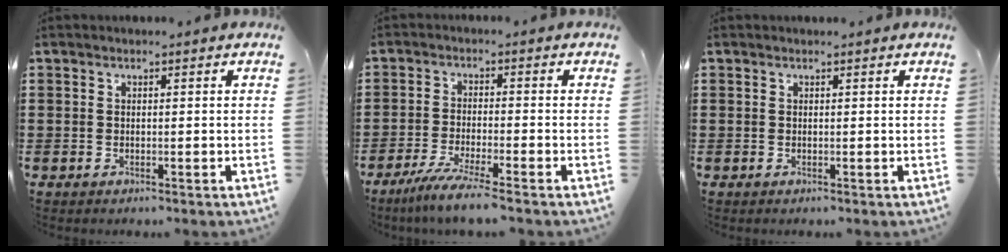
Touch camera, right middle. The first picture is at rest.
{"total": 4.8, "force": [-3.9, -0.4, 2.8], "torque": [-0.065, -0.020, -0.076]}
{"total": 0.0}